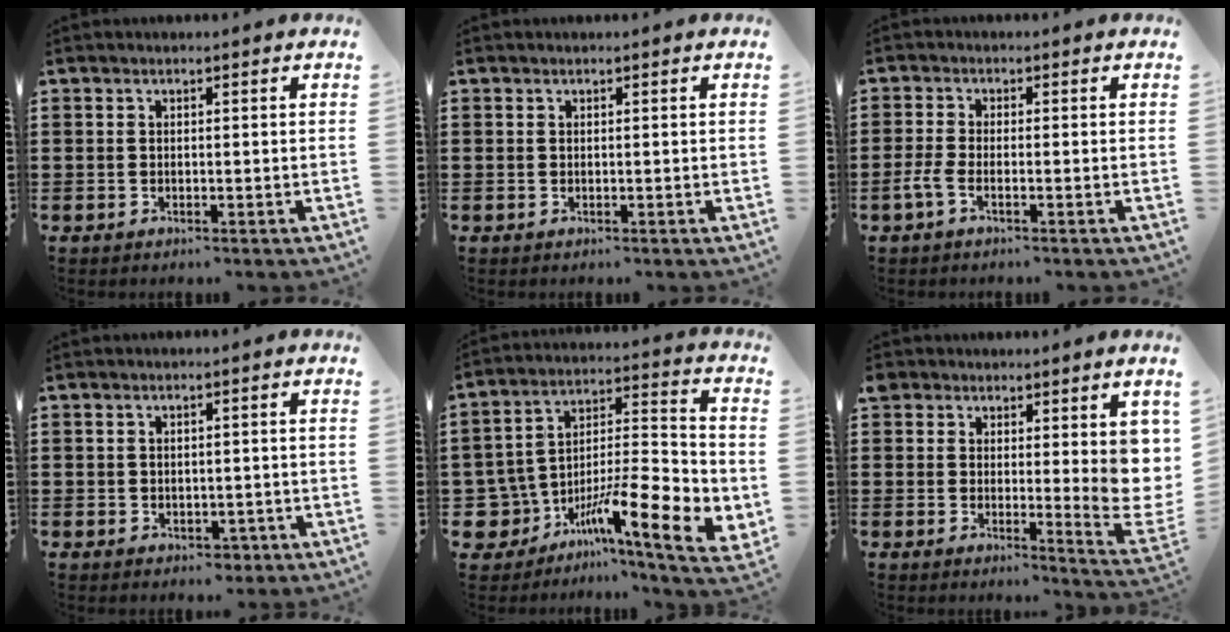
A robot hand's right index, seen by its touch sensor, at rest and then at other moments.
{"total": 0.0}
{"total": 2.4, "force": [-1.3, 0.6, 1.9], "torque": [-0.053, -0.007, -0.030]}
{"total": 1.3, "force": [-0.3, 1.0, 0.7], "torque": [-0.014, 0.004, -0.008]}
{"total": 13.4, "force": [-7.1, 5.7, 9.9], "torque": [-0.172, 0.010, -0.115]}
{"total": 7.0, "force": [3.6, 3.5, 4.8], "torque": [-0.058, -0.028, 0.068]}